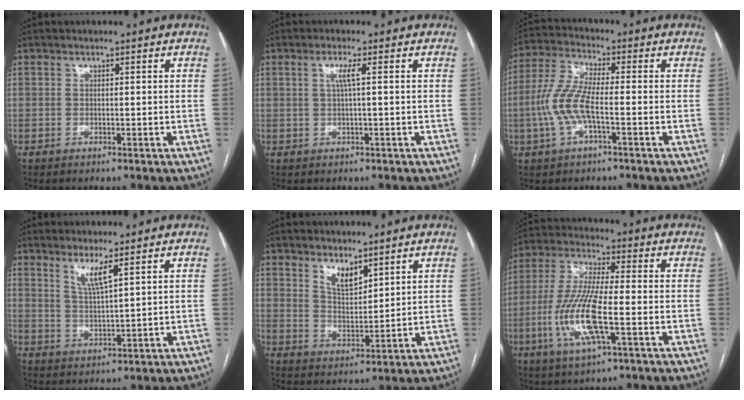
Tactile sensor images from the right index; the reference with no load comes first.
{"total": 2.2, "force": [0.5, -0.3, 2.1], "torque": [-0.043, 0.002, 0.008]}
{"total": 8.3, "force": [-1.9, 1.8, 7.9], "torque": [-0.184, 0.011, -0.045]}
{"total": 4.2, "force": [2.6, -0.2, 3.2], "torque": [-0.064, -0.015, 0.053]}
{"total": 4.9, "force": [3.6, 1.9, 2.8], "torque": [-0.055, -0.010, 0.073]}
{"total": 12.5, "force": [-3.5, 1.7, 11.8], "torque": [-0.254, -0.011, -0.069]}